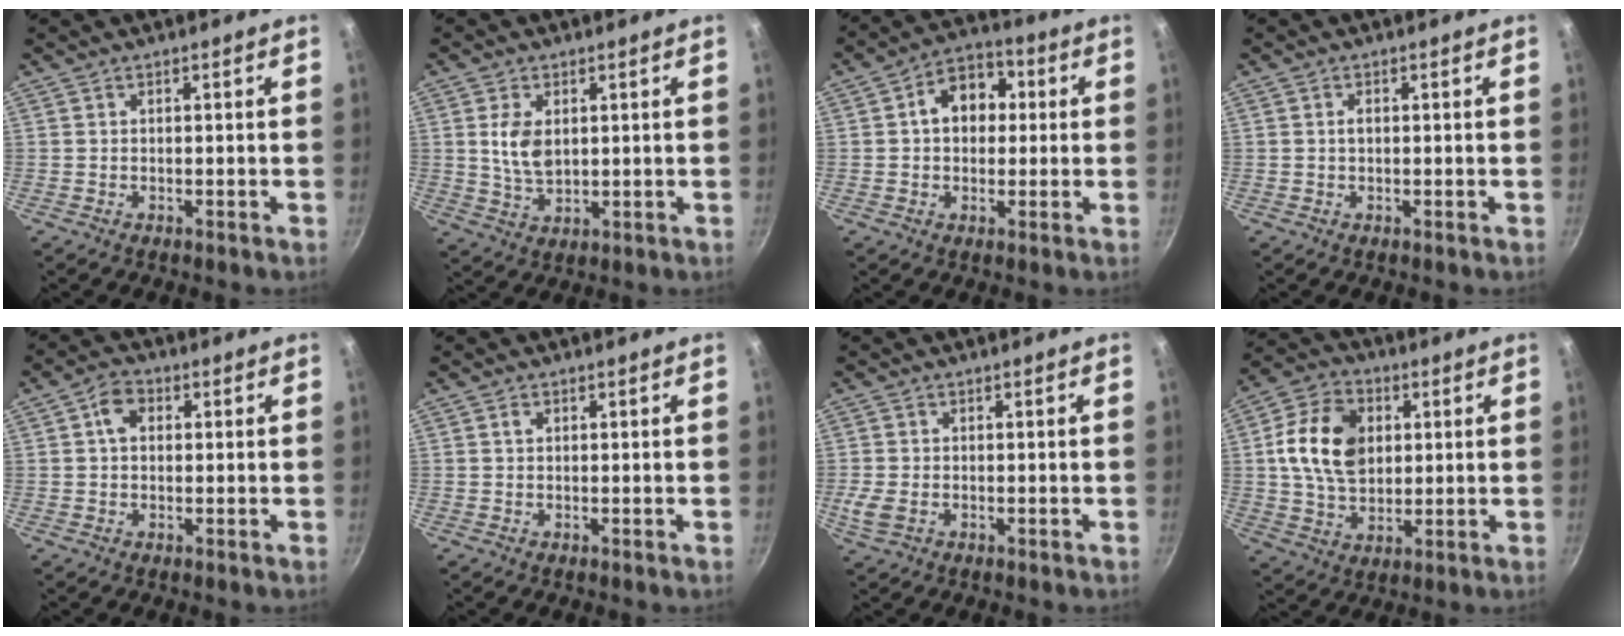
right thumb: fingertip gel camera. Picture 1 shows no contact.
{"total": 6.5, "force": [1.4, 4.0, 5.0], "torque": [-0.090, -0.013, 0.032]}
{"total": 9.7, "force": [1.4, 7.3, 6.3], "torque": [-0.051, 0.019, 0.007]}
{"total": 1.1, "force": [0.1, 0.7, 0.9], "torque": [-0.015, 0.003, 0.002]}
{"total": 4.4, "force": [0.8, 3.3, 2.8], "torque": [-0.035, 0.009, 0.005]}
{"total": 1.0, "force": [0.3, 0.7, 0.6], "torque": [-0.008, 0.004, 0.004]}
{"total": 3.6, "force": [-0.8, 2.5, 2.5], "torque": [-0.054, -0.004, -0.013]}
{"total": 14.6, "force": [2.7, 10.4, 9.9], "torque": [-0.157, 0.002, 0.041]}